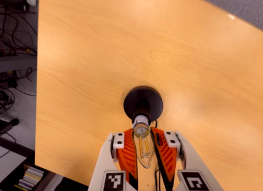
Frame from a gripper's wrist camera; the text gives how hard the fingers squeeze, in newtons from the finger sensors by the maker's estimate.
{"total": 19.3, "left": 19.8, "right": 18.8}